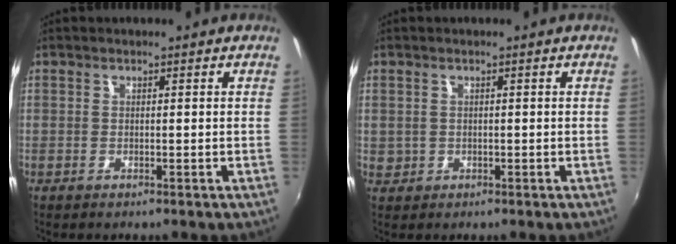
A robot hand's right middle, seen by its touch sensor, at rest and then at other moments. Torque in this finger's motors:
{"motor_torque": [-0.03, -0.15, -0.06, -0.01]}